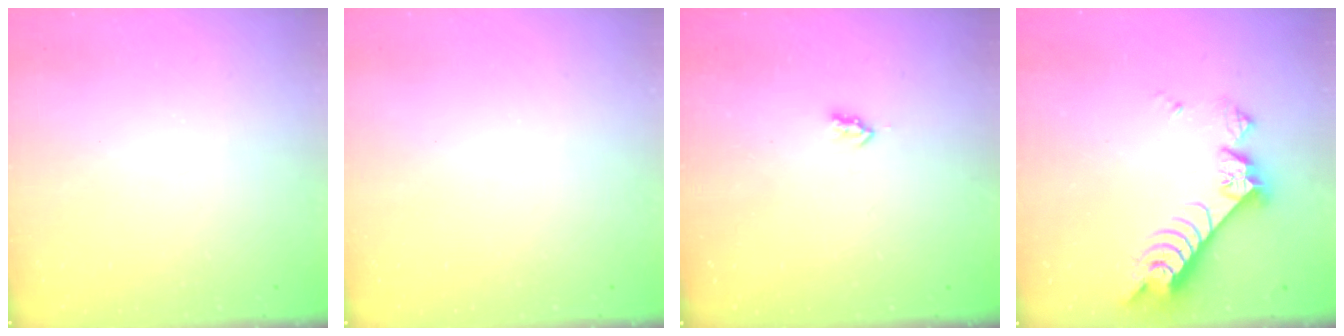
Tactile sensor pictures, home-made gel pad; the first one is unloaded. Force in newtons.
{"total": 0.0}
{"total": 2.5, "press": 2.5, "slide": 0.4}
{"total": 7.8, "press": 7.7, "slide": 1.2}